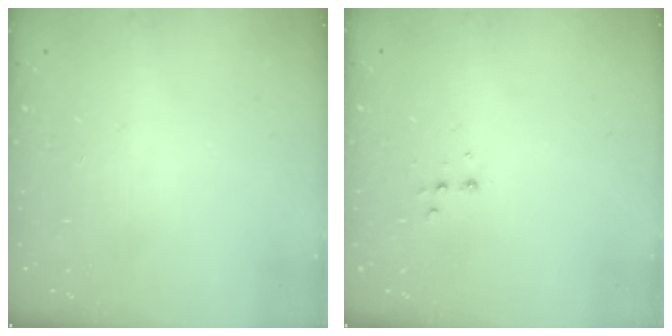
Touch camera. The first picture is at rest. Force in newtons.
{"total": 4.1, "press": 4.0, "slide": 0.8}